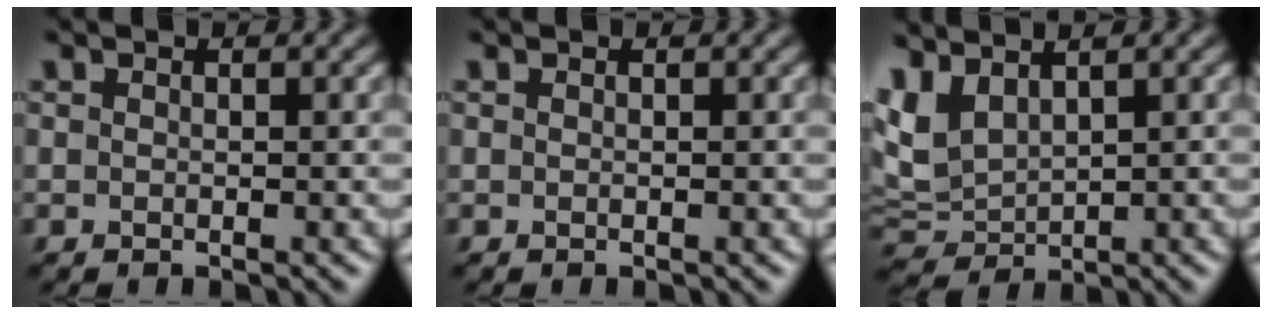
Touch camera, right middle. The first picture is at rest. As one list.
[{"total": 0.0}, {"total": 4.3, "force": [2.2, 2.3, 2.8], "torque": [-0.076, 0.005, 0.049]}]